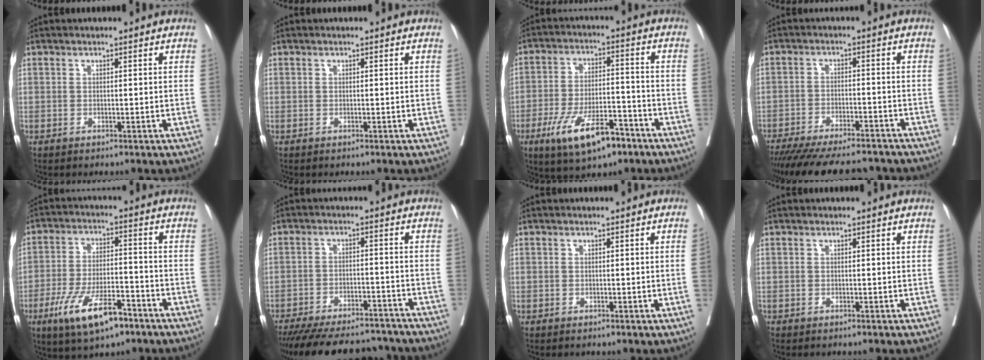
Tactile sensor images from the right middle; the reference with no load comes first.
{"total": 0.0}
{"total": 11.9, "force": [-7.1, 4.0, 8.7], "torque": [-0.159, -0.004, -0.116]}
{"total": 18.1, "force": [-16.1, 3.3, 7.4], "torque": [-0.143, -0.026, -0.228]}
{"total": 11.7, "force": [-6.8, 3.6, 8.8], "torque": [-0.167, -0.008, -0.115]}
{"total": 19.0, "force": [-17.0, 4.6, 7.1], "torque": [-0.145, -0.014, -0.239]}
{"total": 0.6, "force": [-0.2, 0.1, 0.6], "torque": [-0.009, 0.003, -0.003]}
{"total": 0.0}